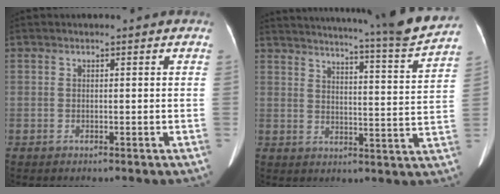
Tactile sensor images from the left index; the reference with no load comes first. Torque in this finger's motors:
{"motor_torque": [0.43, -1.42, 0.13, 0.09]}